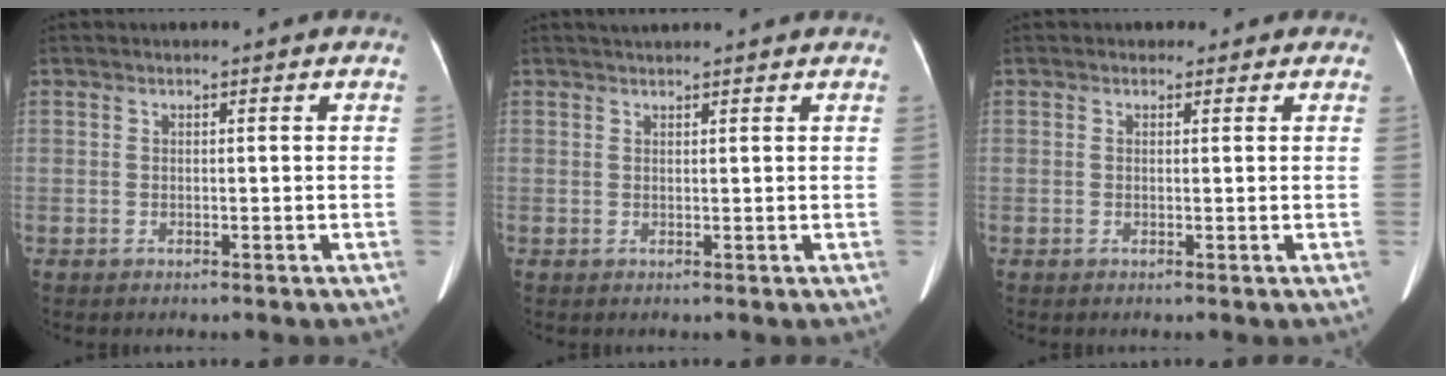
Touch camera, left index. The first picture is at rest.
{"total": 3.9, "force": [3.7, -0.2, 1.4], "torque": [-0.015, 0.029, 0.049]}
{"total": 1.3, "force": [0.8, 1.0, 0.1], "torque": [0.006, 0.004, 0.005]}